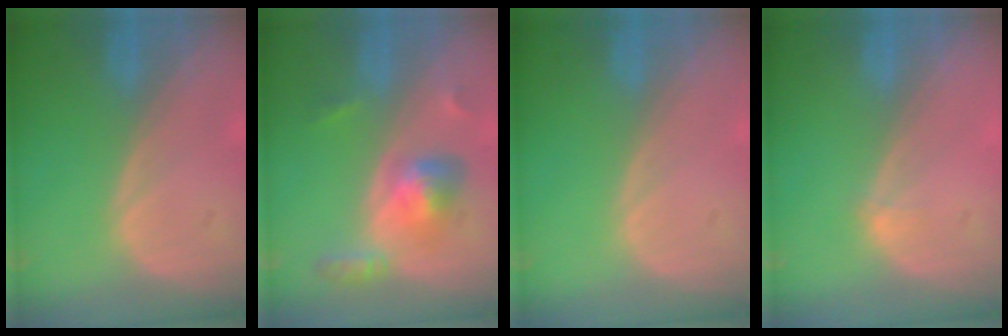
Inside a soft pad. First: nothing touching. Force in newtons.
{"total": 6.2, "press": 5.5, "slide": 2.8}
{"total": 0.0}
{"total": 0.8, "press": 0.6, "slide": 0.5}